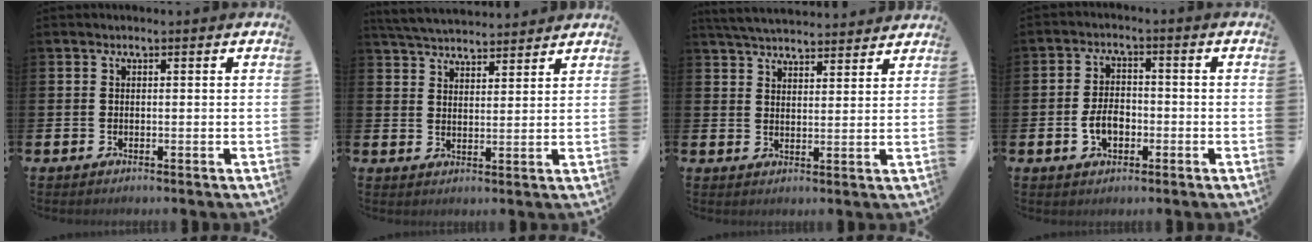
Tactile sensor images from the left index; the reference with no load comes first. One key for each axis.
{"total": 4.9, "fx": 4.9, "fy": 0.6, "fz": 0.3, "tx": -0.028, "ty": -0.023, "tz": 0.090}
{"total": 5.0, "fx": 4.9, "fy": 0.5, "fz": 0.6, "tx": -0.024, "ty": -0.028, "tz": 0.089}
{"total": 4.2, "fx": -1.2, "fy": 2.7, "fz": 2.9, "tx": -0.041, "ty": 0.001, "tz": -0.026}